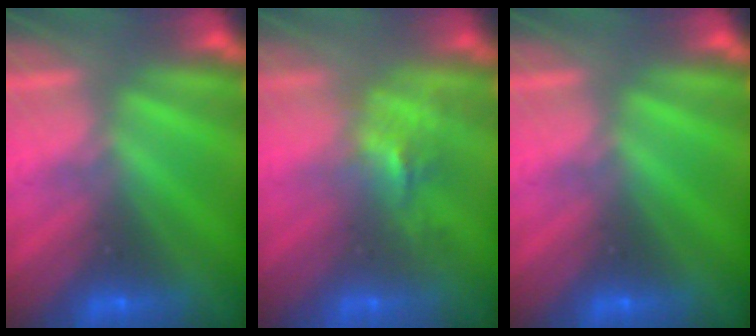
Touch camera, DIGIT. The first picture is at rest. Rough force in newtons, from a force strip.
{"total": 2.5}
{"total": 0.0}